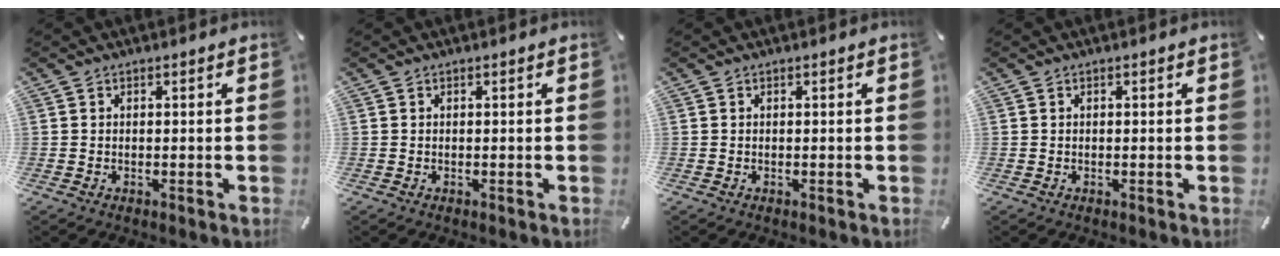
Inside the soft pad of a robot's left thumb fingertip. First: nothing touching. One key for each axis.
{"total": 0.0}
{"total": 0.0}
{"total": 0.0}